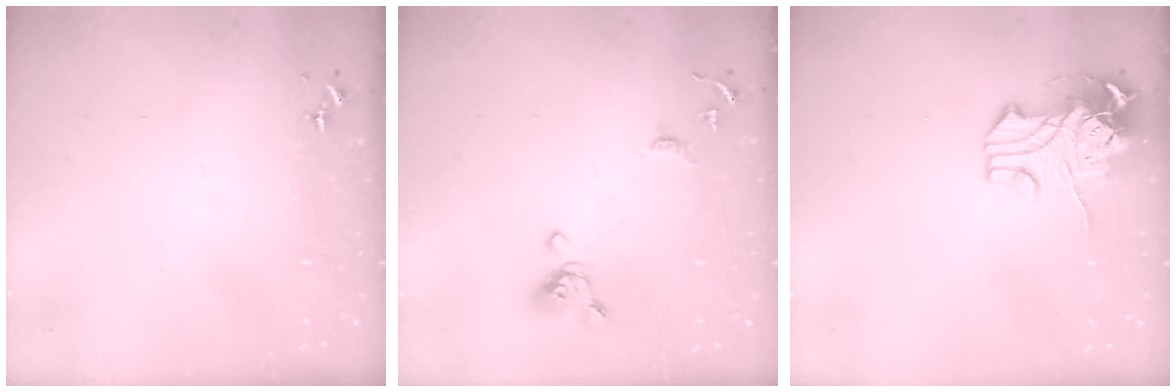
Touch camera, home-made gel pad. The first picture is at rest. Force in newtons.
{"total": 11.3, "press": 11.2, "slide": 1.3}
{"total": 12.2, "press": 12.0, "slide": 2.1}